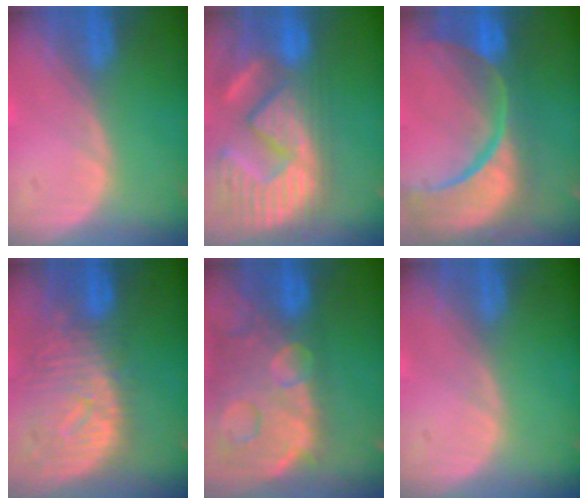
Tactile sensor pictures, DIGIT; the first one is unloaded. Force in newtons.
{"total": 14.0, "press": 12.2, "slide": 6.7}
{"total": 14.9, "press": 11.8, "slide": 9.1}
{"total": 10.9, "press": 9.7, "slide": 5.0}
{"total": 14.5, "press": 11.7, "slide": 8.5}
{"total": 0.0}